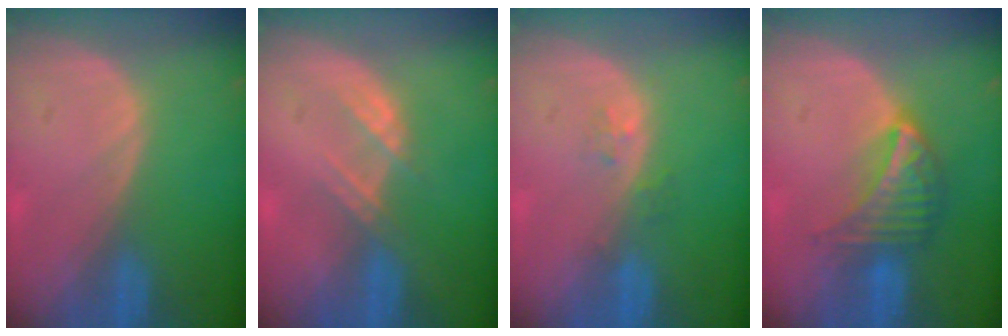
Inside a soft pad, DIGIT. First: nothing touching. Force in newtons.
{"total": 2.7, "press": 2.7, "slide": 0.3}
{"total": 1.6, "press": 1.6, "slide": 0.1}
{"total": 7.2, "press": 6.3, "slide": 3.3}